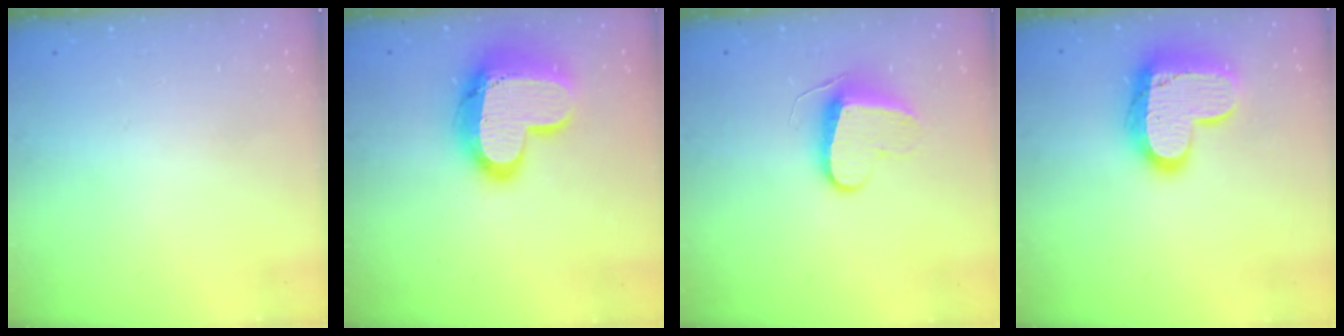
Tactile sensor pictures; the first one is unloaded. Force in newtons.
{"total": 23.1, "press": 23.0, "slide": 1.7}
{"total": 9.0, "press": 9.0, "slide": 0.3}
{"total": 19.0, "press": 19.0, "slide": 1.5}